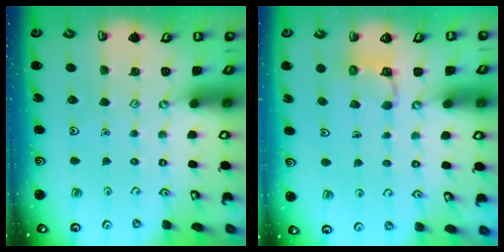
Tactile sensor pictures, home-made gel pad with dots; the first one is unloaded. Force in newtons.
{"total": 4.7, "press": 4.7, "slide": 0.4}